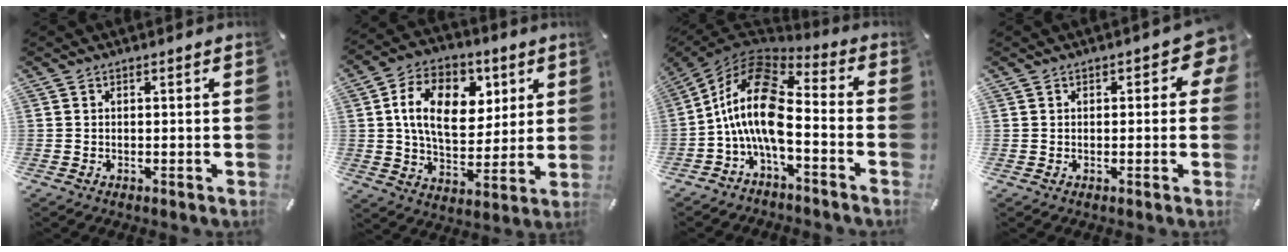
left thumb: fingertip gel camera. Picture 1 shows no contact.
{"total": 16.2, "force": [4.7, 11.3, 10.7], "torque": [-0.170, 0.003, 0.084]}
{"total": 16.9, "force": [-3.2, 8.6, 14.2], "torque": [-0.304, 0.008, -0.057]}
{"total": 4.0, "force": [1.2, 2.4, 3.0], "torque": [-0.026, 0.000, 0.015]}